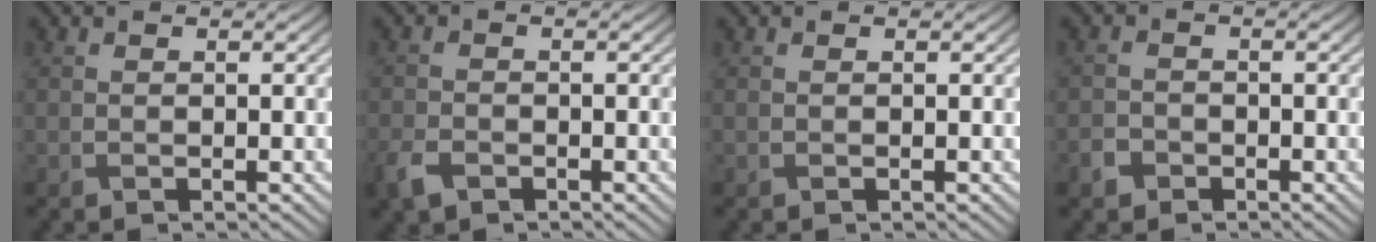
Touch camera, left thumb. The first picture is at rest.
{"total": 3.3, "force": [-2.1, 2.0, 1.6], "torque": [-0.045, -0.012, -0.050]}
{"total": 0.0}
{"total": 2.0, "force": [-1.3, 1.4, 0.5], "torque": [-0.011, 0.000, -0.031]}